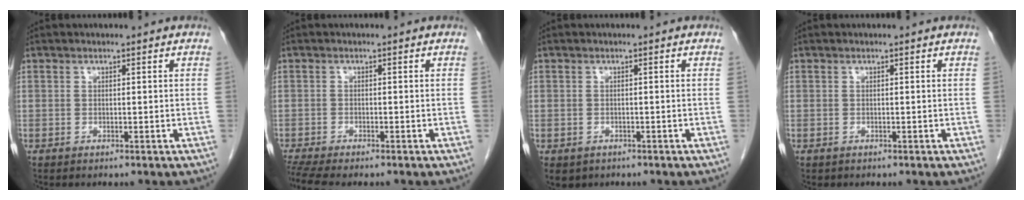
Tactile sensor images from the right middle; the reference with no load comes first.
{"total": 5.8, "force": [-5.0, 0.8, 2.9], "torque": [-0.053, -0.008, -0.079]}
{"total": 3.0, "force": [-1.8, 2.3, 0.8], "torque": [-0.013, -0.001, -0.019]}
{"total": 0.0}